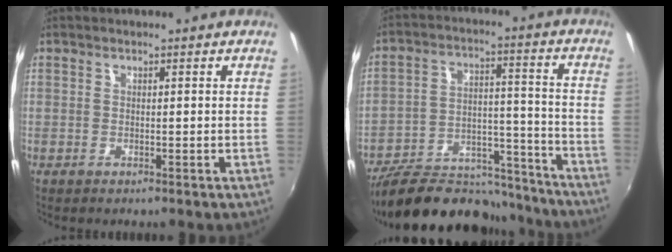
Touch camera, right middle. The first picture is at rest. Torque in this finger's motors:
{"motor_torque": [0.95, -1.19, 0.14, 0.08]}